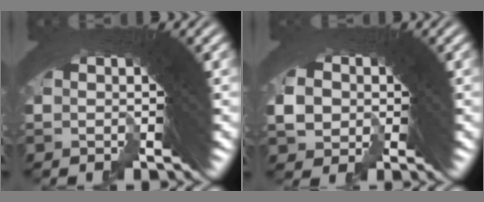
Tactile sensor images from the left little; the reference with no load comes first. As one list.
[{"total": 4.2, "force": [-0.3, 3.8, 1.9], "torque": [-0.039, -0.005, -0.006]}]